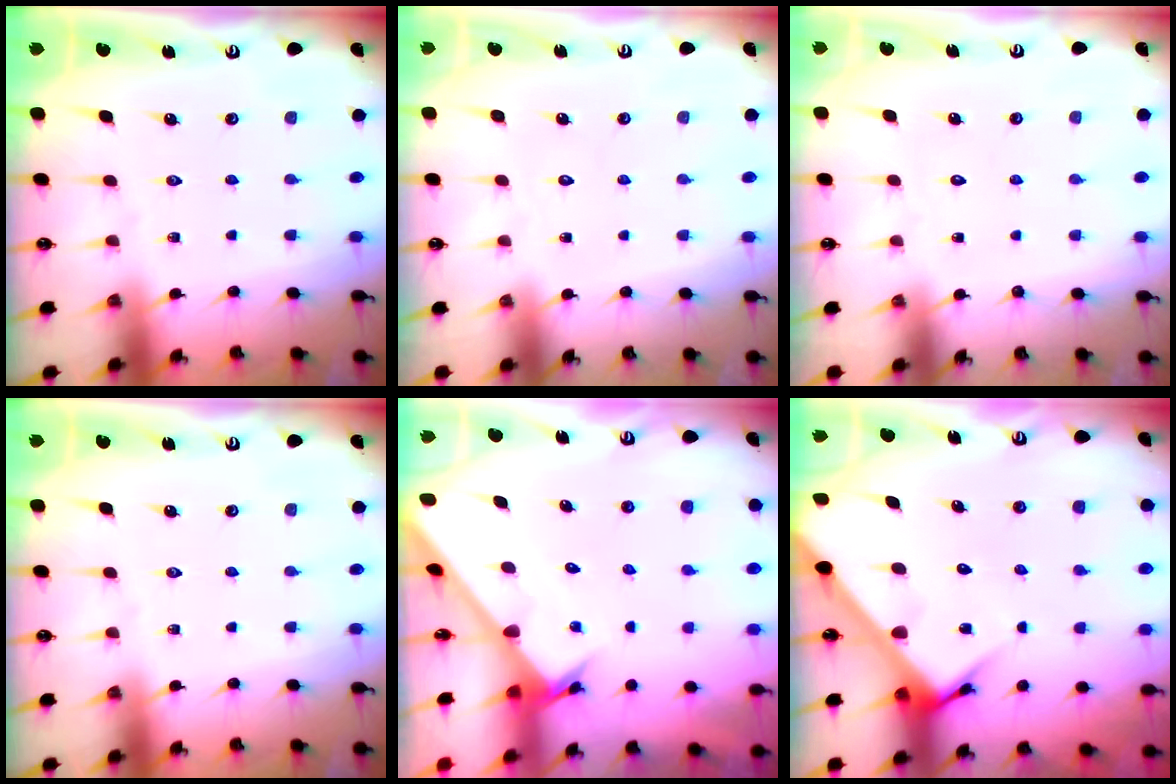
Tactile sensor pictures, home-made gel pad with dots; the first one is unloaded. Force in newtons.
{"total": 1.8, "press": 1.7, "slide": 0.1}
{"total": 1.5, "press": 1.5, "slide": 0.0}
{"total": 0.0}
{"total": 2.4, "press": 2.4, "slide": 0.2}
{"total": 5.1, "press": 5.0, "slide": 0.4}